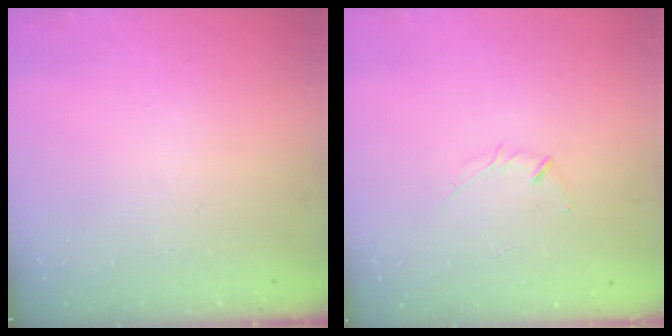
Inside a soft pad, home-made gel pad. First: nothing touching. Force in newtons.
{"total": 2.5, "press": 2.4, "slide": 0.4}